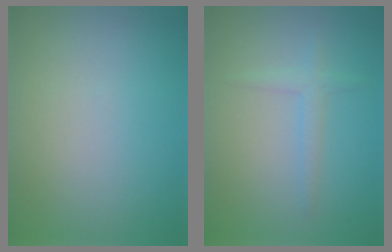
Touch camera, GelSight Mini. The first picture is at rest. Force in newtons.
{"total": 1.5, "press": 1.5, "slide": 0.0}